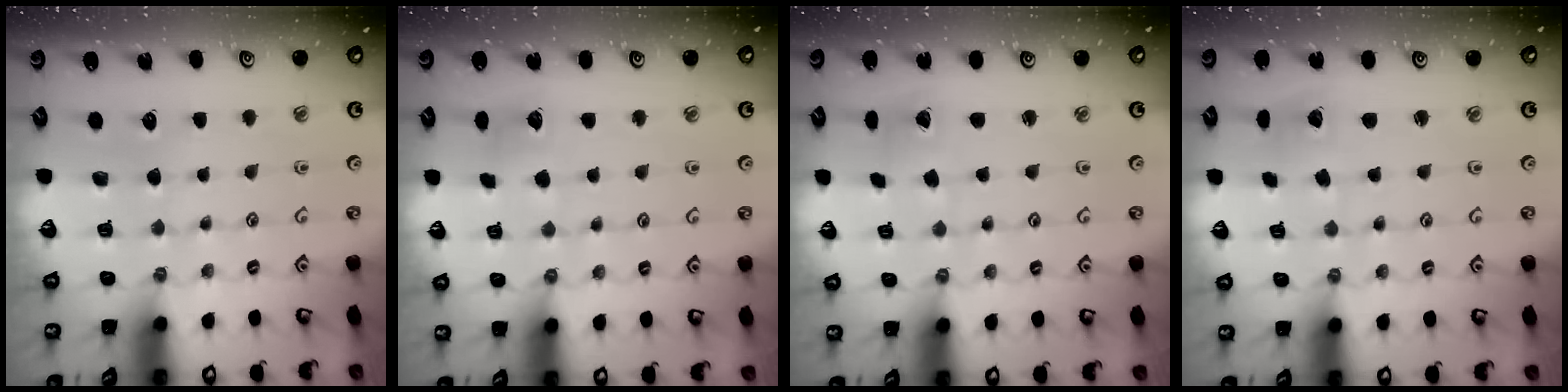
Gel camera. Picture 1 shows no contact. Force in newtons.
{"total": 5.2, "press": 5.2, "slide": 0.3}
{"total": 0.9, "press": 0.9, "slide": 0.0}
{"total": 1.8, "press": 1.8, "slide": 0.1}